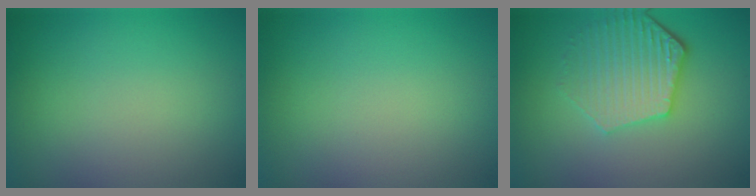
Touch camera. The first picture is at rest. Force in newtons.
{"total": 0.0}
{"total": 5.3, "press": 4.2, "slide": 3.2}